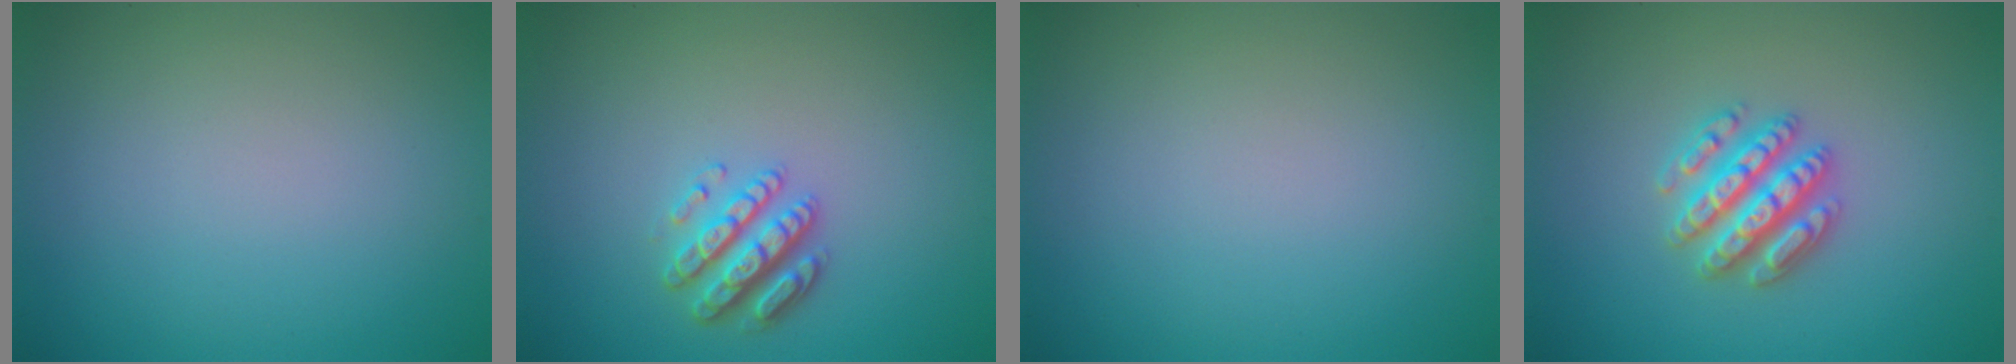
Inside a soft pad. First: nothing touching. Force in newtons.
{"total": 2.9, "press": 2.8, "slide": 1.1}
{"total": 0.0}
{"total": 4.7, "press": 4.6, "slide": 0.8}